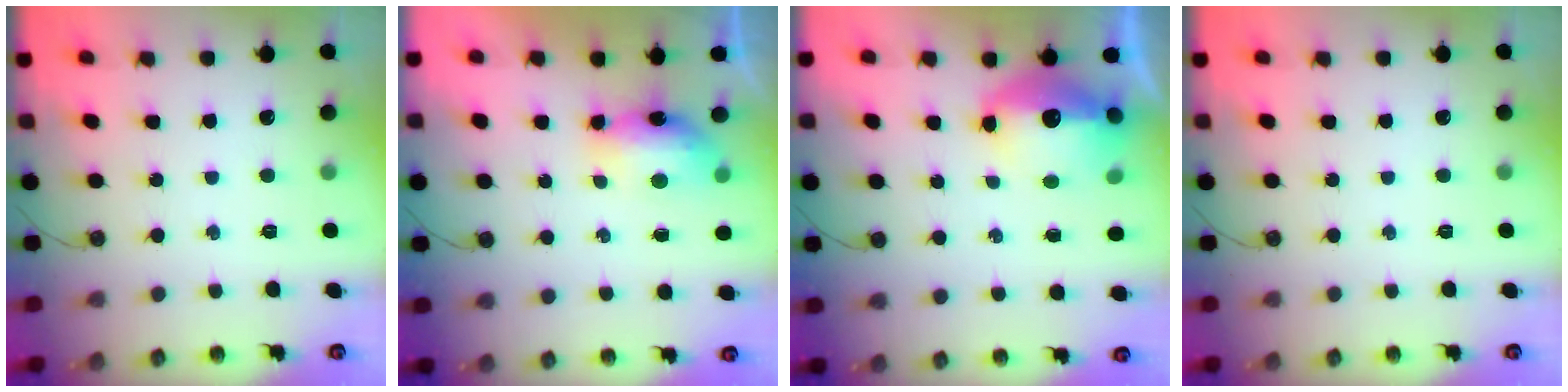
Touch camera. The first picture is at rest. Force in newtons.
{"total": 13.9, "press": 9.1, "slide": 10.5}
{"total": 14.6, "press": 14.5, "slide": 1.2}
{"total": 0.0}